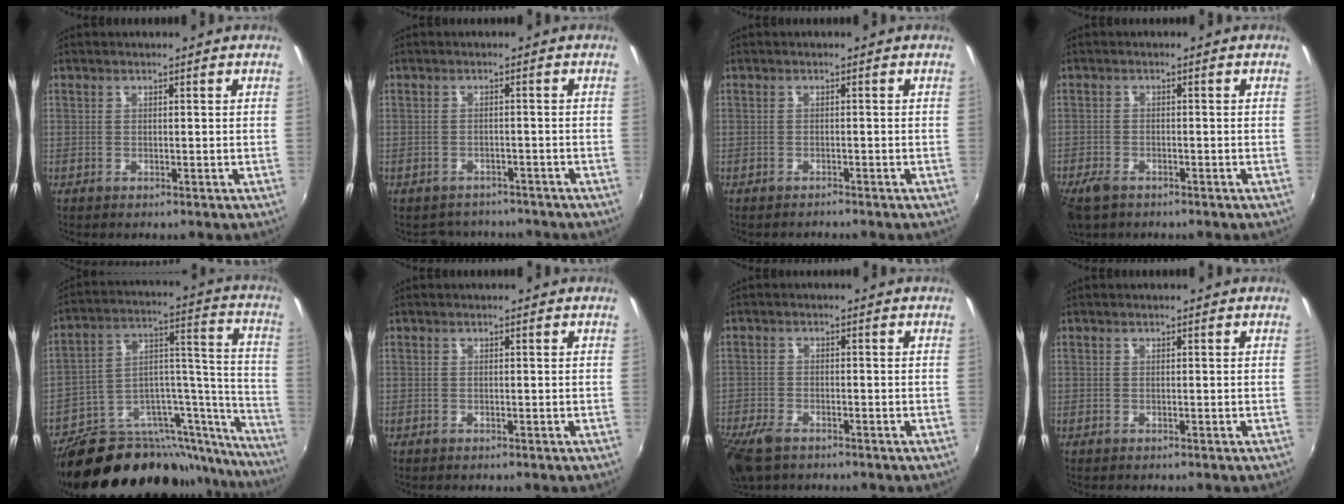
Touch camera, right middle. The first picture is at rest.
{"total": 6.1, "force": [-5.5, 2.6, 0.9], "torque": [-0.026, -0.003, -0.077]}
{"total": 1.2, "force": [-1.2, 0.2, 0.1], "torque": [-0.007, -0.005, -0.019]}
{"total": 4.7, "force": [-3.4, 2.4, 2.3], "torque": [-0.064, -0.015, -0.065]}
{"total": 31.8, "force": [-26.0, 10.8, 14.9], "torque": [-0.192, 0.036, -0.380]}
{"total": 0.0}
{"total": 7.8, "force": [-5.6, 3.4, 4.1], "torque": [-0.116, -0.028, -0.109]}
{"total": 0.0}